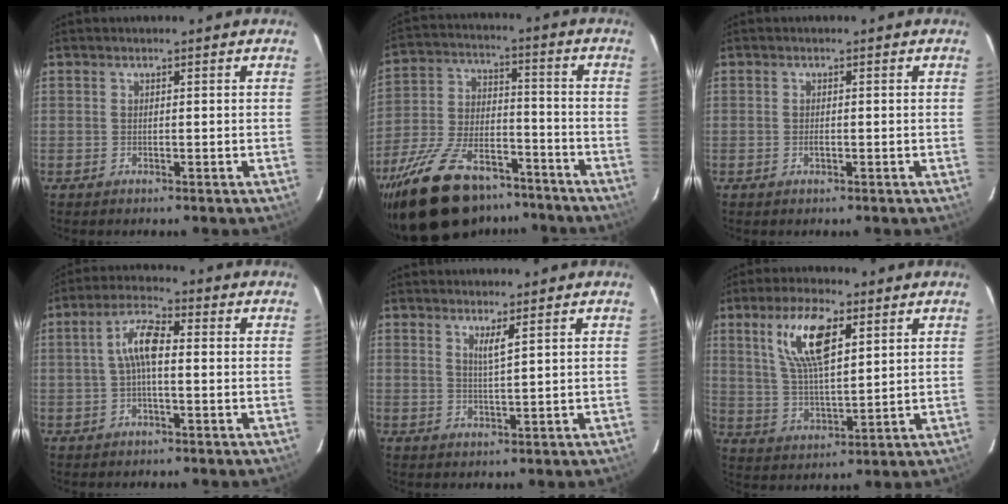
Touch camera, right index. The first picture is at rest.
{"total": 23.1, "force": [-16.8, 10.8, 11.6], "torque": [-0.243, 0.001, -0.260]}
{"total": 1.0, "force": [-0.3, 0.5, 0.8], "torque": [-0.016, 0.001, -0.006]}
{"total": 6.1, "force": [-0.1, 1.9, 5.8], "torque": [-0.119, 0.020, -0.003]}
{"total": 2.4, "force": [1.4, -0.2, 1.9], "torque": [-0.032, -0.004, 0.023]}
{"total": 11.8, "force": [5.3, 4.2, 9.7], "torque": [-0.188, 0.010, 0.106]}